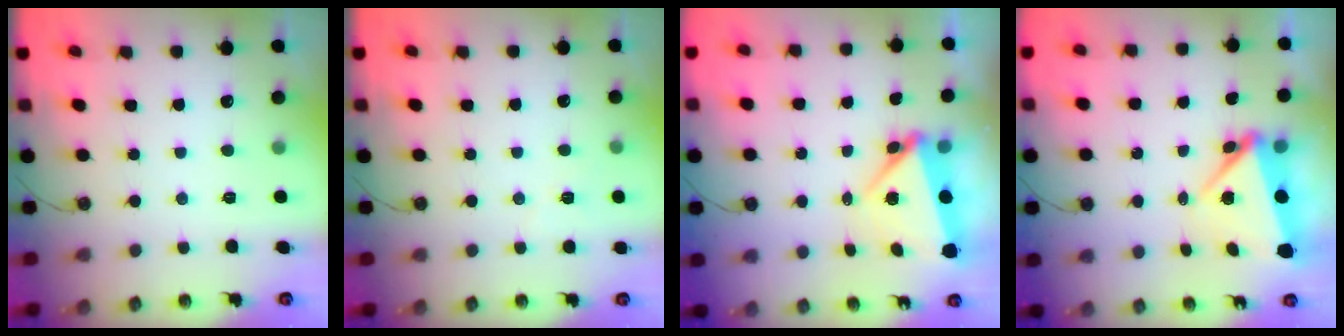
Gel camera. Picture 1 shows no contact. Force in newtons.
{"total": 2.9, "press": 2.7, "slide": 0.9}
{"total": 5.3, "press": 5.3, "slide": 0.2}
{"total": 5.5, "press": 5.4, "slide": 0.8}